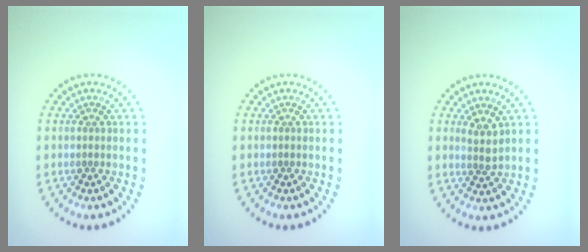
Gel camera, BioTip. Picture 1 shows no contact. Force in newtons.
{"total": 0.0}
{"total": 1.7, "press": 1.2, "slide": 1.1}